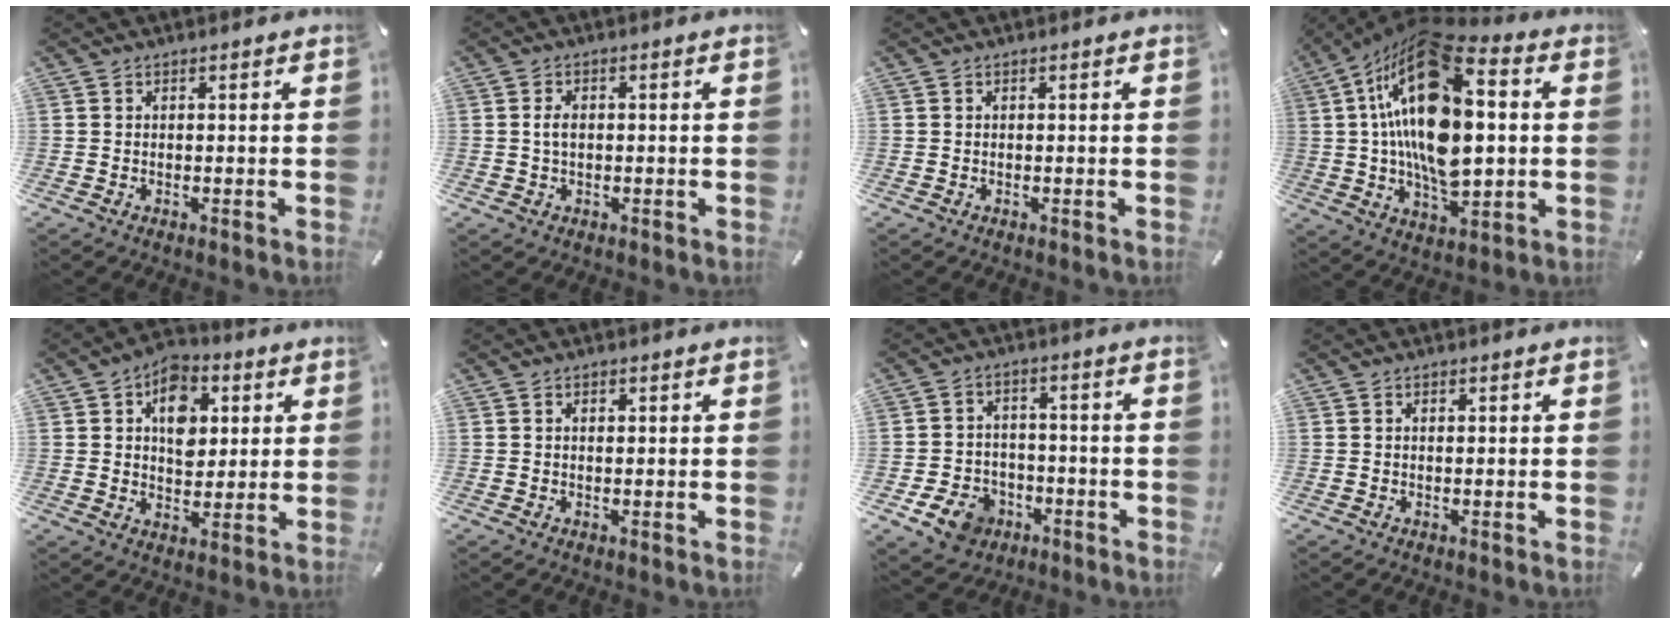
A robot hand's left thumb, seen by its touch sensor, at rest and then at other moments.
{"total": 2.9, "force": [0.1, 2.0, 2.1], "torque": [-0.052, 0.002, -0.003]}
{"total": 0.0}
{"total": 24.6, "force": [4.4, 13.8, 20.0], "torque": [-0.397, -0.020, 0.069]}
{"total": 10.4, "force": [2.9, 7.8, 6.2], "torque": [-0.077, -0.005, 0.048]}
{"total": 1.3, "force": [0.2, 0.9, 1.0], "torque": [-0.014, 0.001, 0.002]}
{"total": 9.1, "force": [-4.5, 7.0, 3.7], "torque": [-0.079, 0.032, -0.082]}
{"total": 0.9, "force": [0.1, 0.5, 0.7], "torque": [-0.015, 0.002, 0.002]}